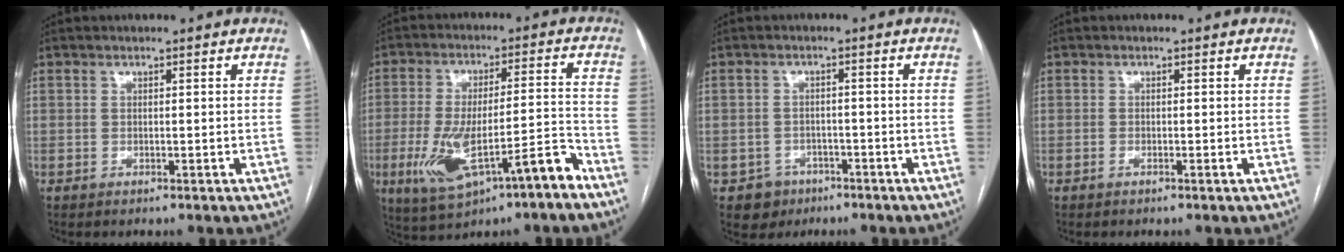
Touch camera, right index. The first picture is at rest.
{"total": 14.0, "force": [-6.9, 3.2, 11.8], "torque": [-0.212, 0.014, -0.100]}
{"total": 3.9, "force": [-2.1, 3.3, 0.0], "torque": [0.005, 0.013, -0.029]}
{"total": 0.8, "force": [-0.4, 0.1, 0.6], "torque": [-0.010, -0.001, -0.006]}